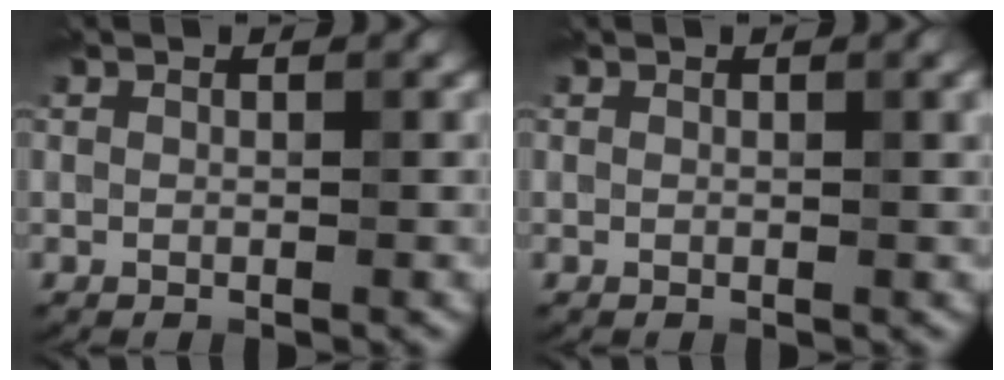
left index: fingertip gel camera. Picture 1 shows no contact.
{"total": 0.9, "force": [0.2, 0.1, 0.8], "torque": [-0.011, 0.002, 0.002]}